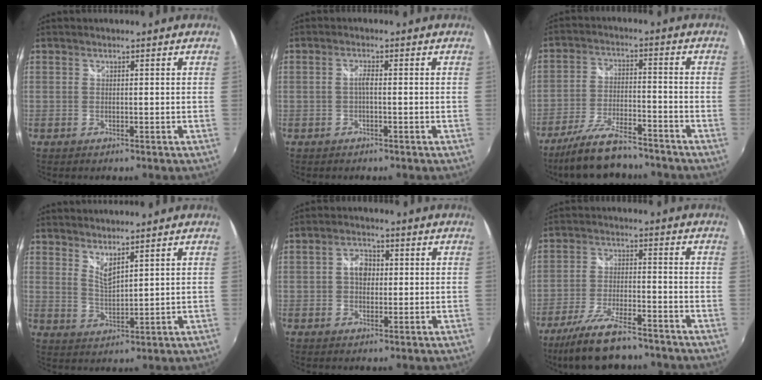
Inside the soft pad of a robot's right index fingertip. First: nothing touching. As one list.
[{"total": 1.5, "force": [-0.4, 0.3, 1.4], "torque": [-0.028, 0.004, -0.009]}, {"total": 13.3, "force": [-11.2, 3.5, 6.4], "torque": [-0.144, -0.015, -0.191]}, {"total": 4.0, "force": [3.4, 0.5, 2.1], "torque": [-0.036, -0.008, 0.058]}, {"total": 4.2, "force": [0.3, 3.2, 2.8], "torque": [-0.045, 0.011, 0.004]}, {"total": 13.5, "force": [-11.0, 3.3, 7.0], "torque": [-0.158, -0.019, -0.188]}]